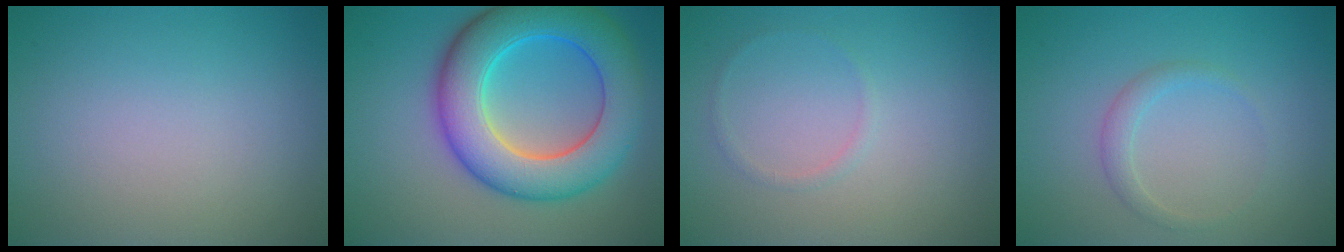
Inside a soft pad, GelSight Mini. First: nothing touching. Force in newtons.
{"total": 9.9, "press": 9.9, "slide": 0.3}
{"total": 0.6, "press": 0.6, "slide": 0.1}
{"total": 1.4, "press": 1.4, "slide": 0.0}